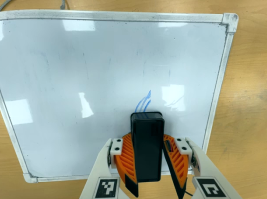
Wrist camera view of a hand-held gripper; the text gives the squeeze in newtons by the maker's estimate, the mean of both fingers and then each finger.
{"total": 8.3, "left": 9.2, "right": 7.4}